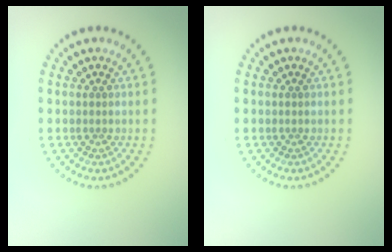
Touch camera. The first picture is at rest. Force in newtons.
{"total": 0.0}